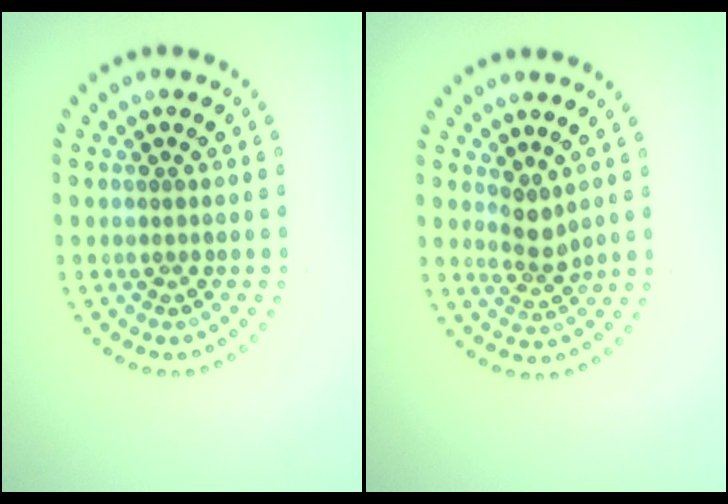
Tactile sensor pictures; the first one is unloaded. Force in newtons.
{"total": 2.1, "press": 1.6, "slide": 1.3}